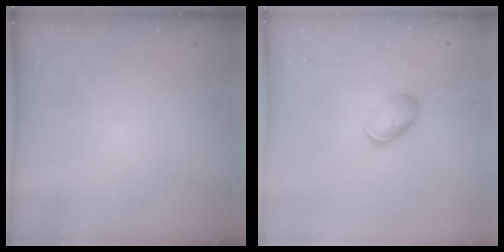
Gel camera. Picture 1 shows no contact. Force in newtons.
{"total": 6.4, "press": 6.3, "slide": 0.8}